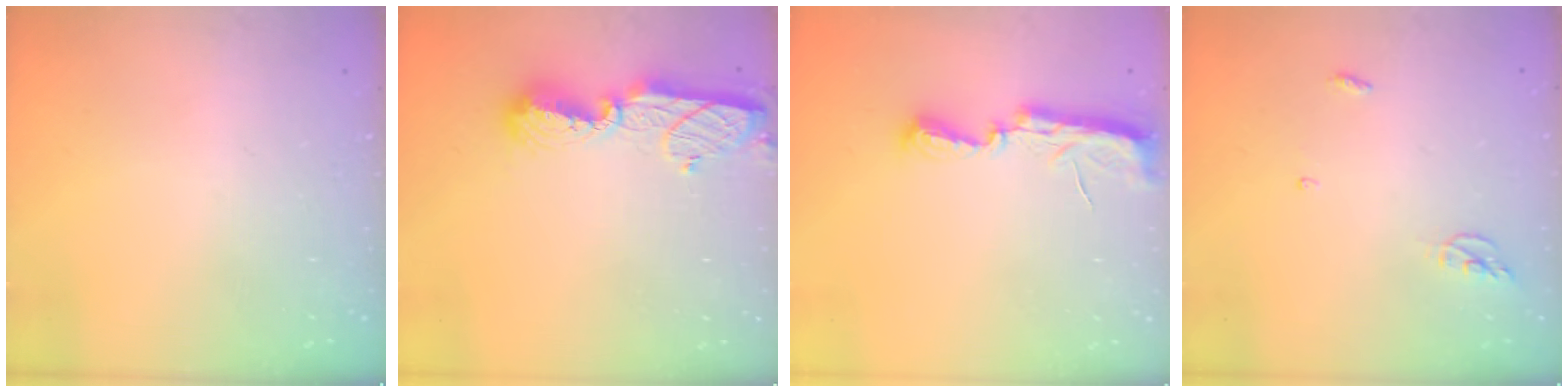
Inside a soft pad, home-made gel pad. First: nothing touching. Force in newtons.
{"total": 10.0, "press": 10.0, "slide": 0.9}
{"total": 7.4, "press": 7.3, "slide": 0.6}
{"total": 3.8, "press": 3.7, "slide": 0.2}